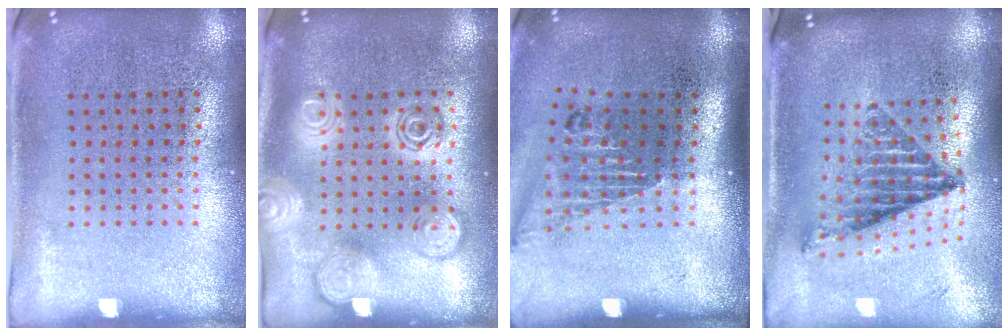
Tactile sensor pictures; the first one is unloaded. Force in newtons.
{"total": 2.8, "press": 2.8, "slide": 0.4}
{"total": 1.6, "press": 1.2, "slide": 1.1}
{"total": 1.3, "press": 1.2, "slide": 0.6}